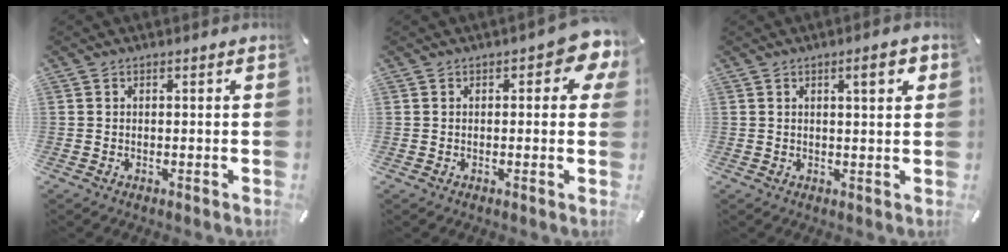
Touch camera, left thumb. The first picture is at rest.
{"total": 5.9, "force": [1.9, 2.8, 4.8], "torque": [-0.056, -0.004, 0.026]}
{"total": 4.9, "force": [2.1, 1.1, 4.3], "torque": [-0.063, -0.005, 0.028]}